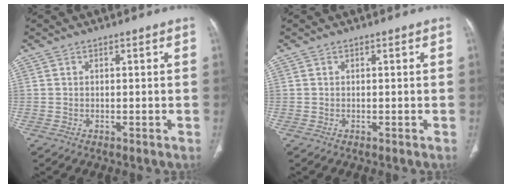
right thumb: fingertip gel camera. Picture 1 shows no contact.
{"total": 0.0}